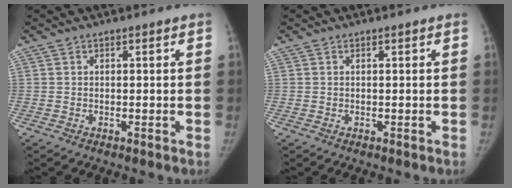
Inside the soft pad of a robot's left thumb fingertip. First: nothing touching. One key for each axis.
{"total": 0.0}